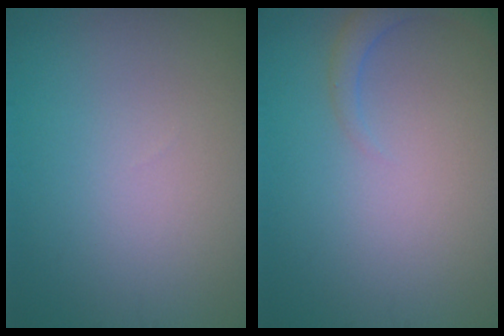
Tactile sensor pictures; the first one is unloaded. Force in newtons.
{"total": 1.6, "press": 1.6, "slide": 0.2}